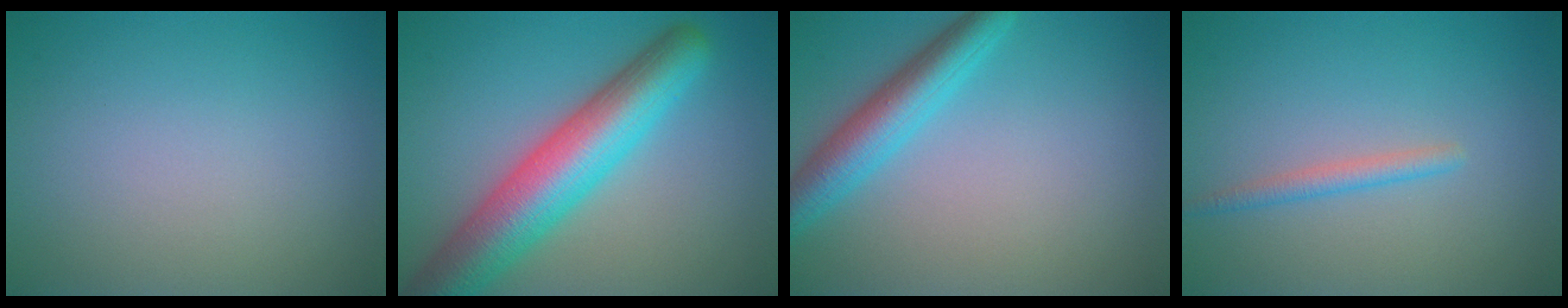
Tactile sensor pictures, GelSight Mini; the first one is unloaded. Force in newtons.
{"total": 9.1, "press": 9.1, "slide": 0.5}
{"total": 4.5, "press": 4.5, "slide": 0.1}
{"total": 1.5, "press": 1.5, "slide": 0.1}